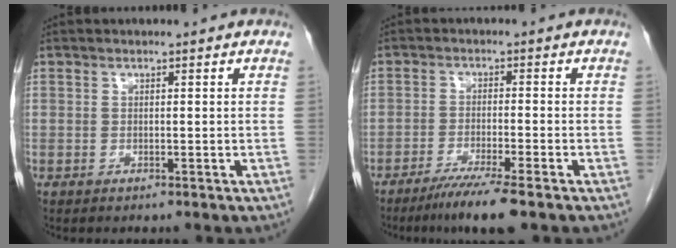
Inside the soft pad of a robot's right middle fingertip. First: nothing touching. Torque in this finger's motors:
{"motor_torque": [0.41, -0.21, 0.07, 0.05]}